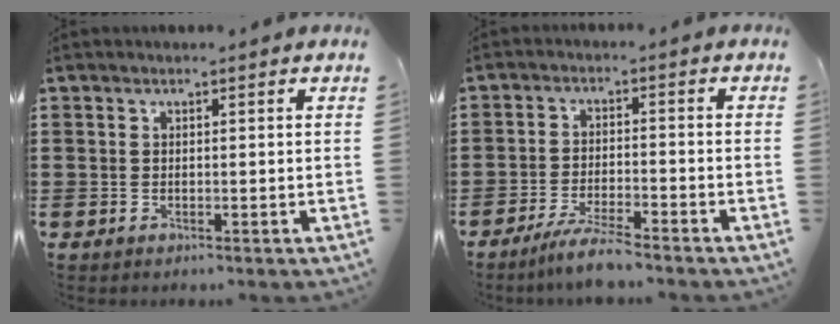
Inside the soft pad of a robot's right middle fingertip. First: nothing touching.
{"total": 4.7, "force": [-4.1, 0.0, 2.3], "torque": [-0.051, -0.009, -0.079]}